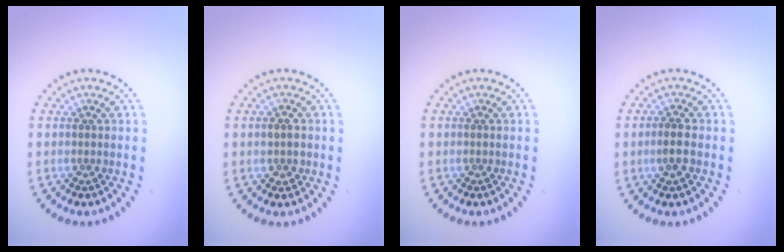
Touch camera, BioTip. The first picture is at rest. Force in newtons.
{"total": 1.5, "press": 1.5, "slide": 0.3}
{"total": 0.0}
{"total": 1.9, "press": 1.7, "slide": 0.7}